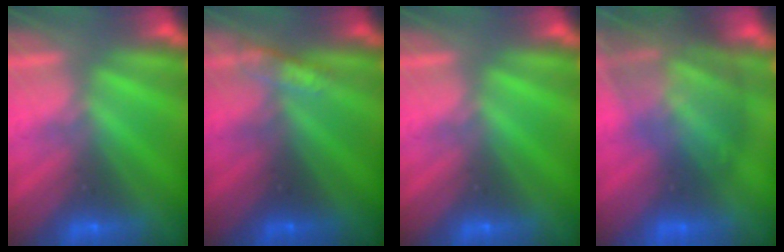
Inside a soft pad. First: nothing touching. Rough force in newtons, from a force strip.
{"total": 3.1}
{"total": 0.0}
{"total": 7.7}